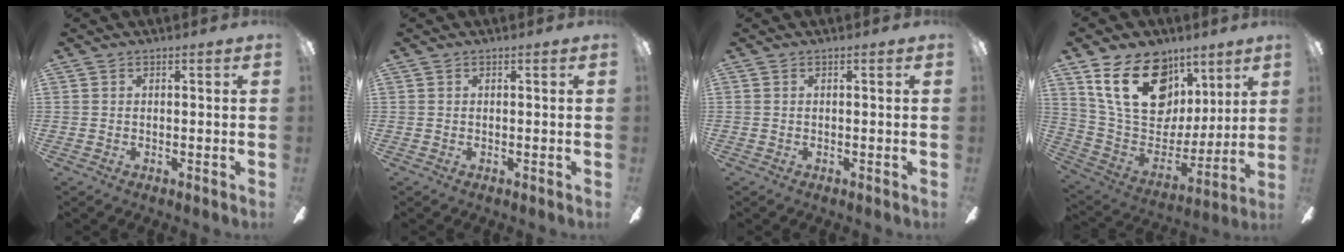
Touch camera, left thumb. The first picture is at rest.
{"total": 0.0}
{"total": 0.0}
{"total": 23.6, "force": [12.0, 15.4, 13.2], "torque": [-0.234, -0.049, 0.217]}